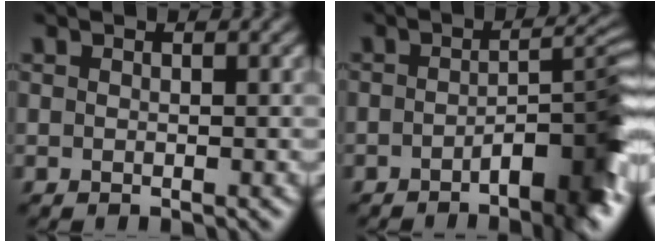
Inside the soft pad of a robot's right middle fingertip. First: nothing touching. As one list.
[{"total": 7.2, "force": [-3.6, 1.9, 5.9], "torque": [-0.071, 0.009, -0.054]}]